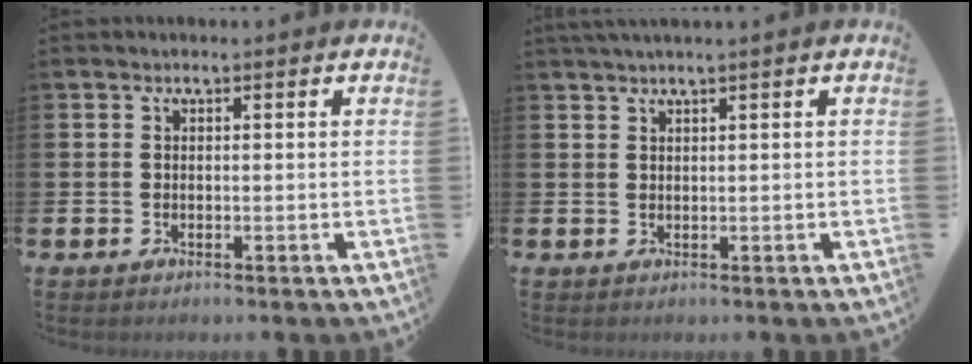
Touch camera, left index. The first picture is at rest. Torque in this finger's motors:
{"motor_torque": [0.14, -0.49, 0.49, 0.17]}